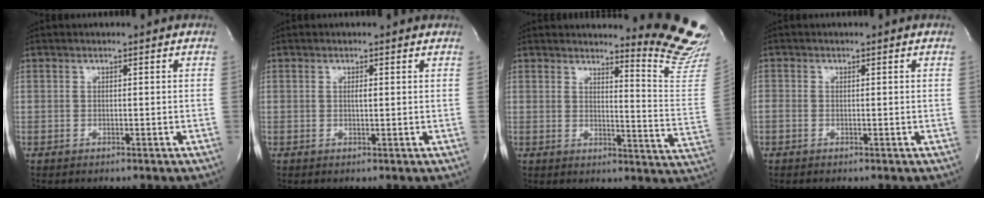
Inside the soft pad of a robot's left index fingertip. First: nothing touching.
{"total": 1.0, "force": [0.4, 0.2, 0.9], "torque": [-0.019, 0.001, 0.003]}
{"total": 12.3, "force": [11.8, -1.3, 3.1], "torque": [-0.033, -0.141, 0.121]}
{"total": 0.5, "force": [-0.1, 0.2, 0.4], "torque": [-0.011, 0.003, -0.003]}